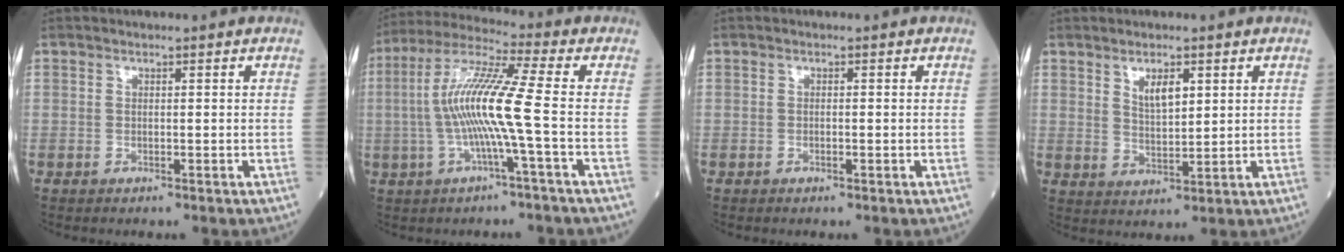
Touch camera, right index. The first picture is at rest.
{"total": 13.0, "force": [-1.3, -0.9, 12.9], "torque": [-0.263, 0.012, -0.035]}
{"total": 0.7, "force": [-0.2, 0.2, 0.6], "torque": [-0.012, -0.002, -0.002]}
{"total": 4.3, "force": [2.1, 1.5, 3.4], "torque": [-0.064, -0.002, 0.042]}